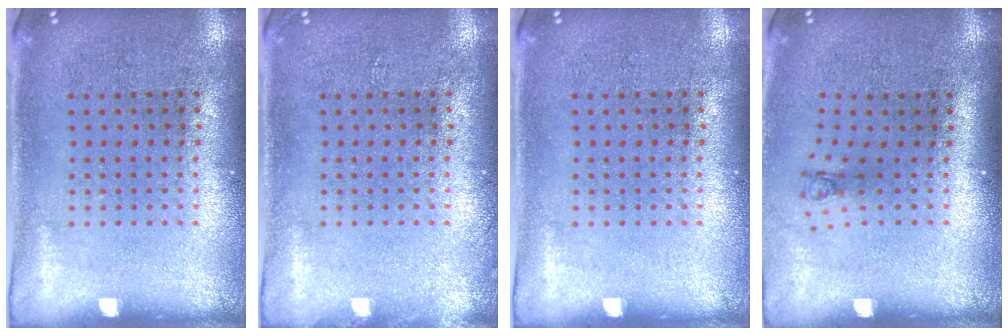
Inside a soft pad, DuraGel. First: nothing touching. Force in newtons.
{"total": 0.6, "press": 0.6, "slide": 0.1}
{"total": 0.0}
{"total": 0.7, "press": 0.3, "slide": 0.7}